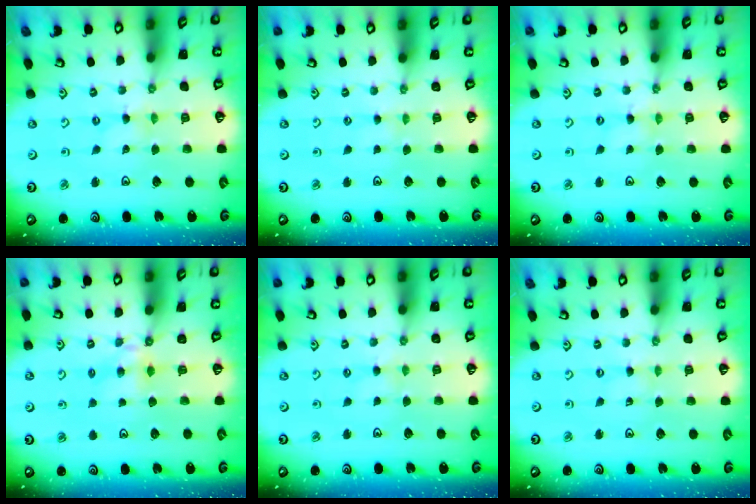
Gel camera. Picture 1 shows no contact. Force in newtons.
{"total": 0.0}
{"total": 0.0}
{"total": 4.9, "press": 4.8, "slide": 0.8}
{"total": 1.5, "press": 1.4, "slide": 0.4}
{"total": 0.0}